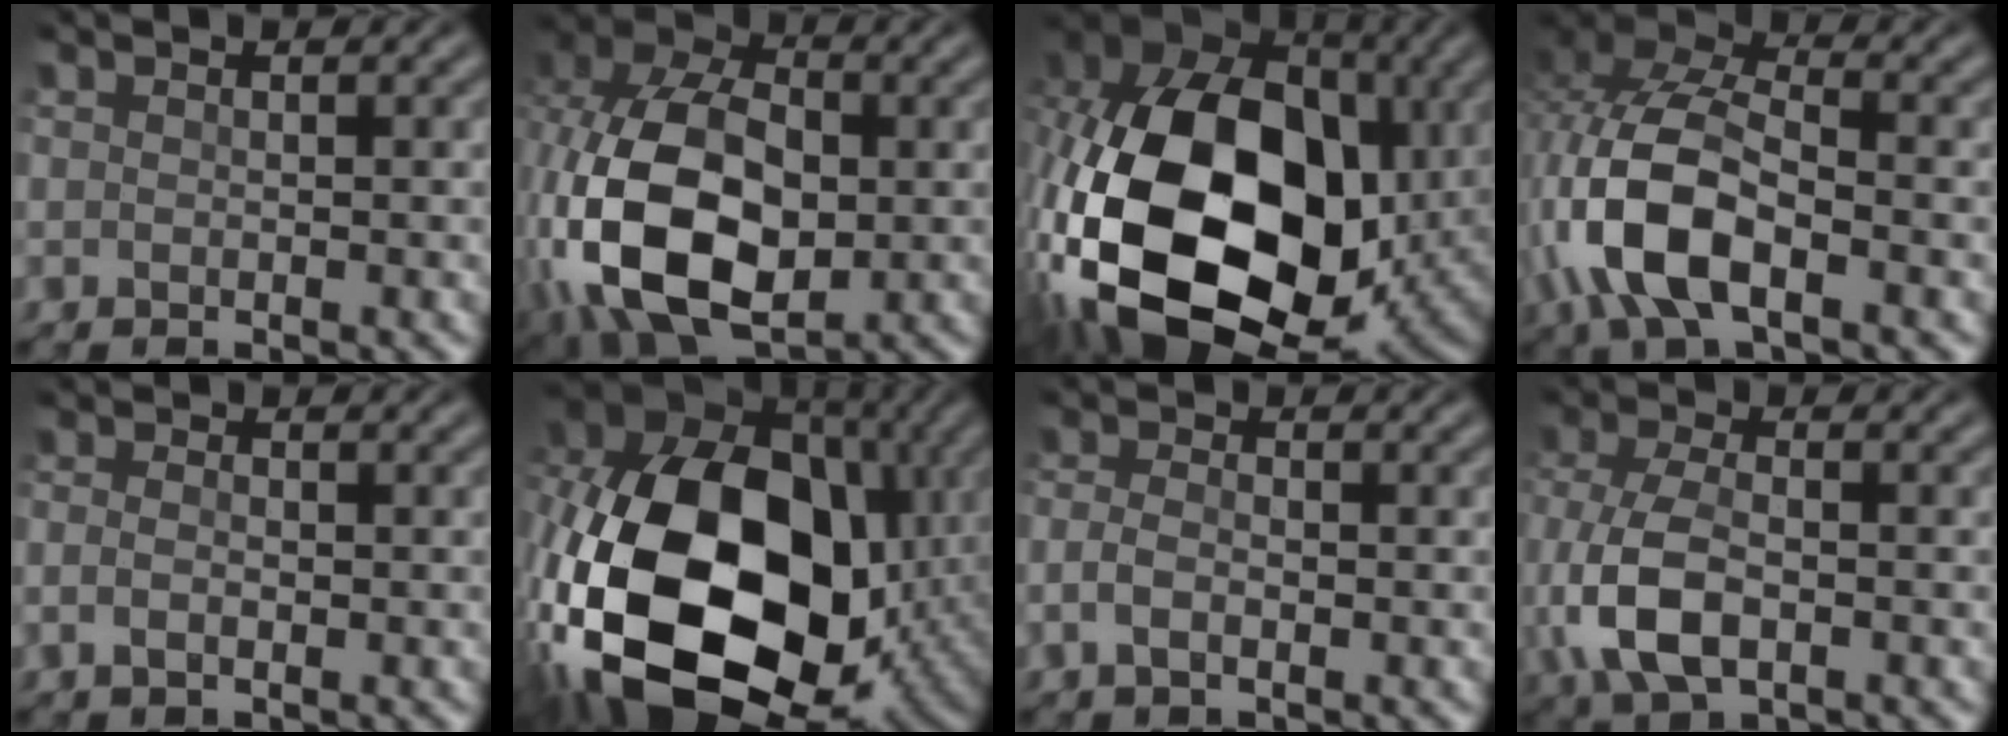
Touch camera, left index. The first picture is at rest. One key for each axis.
{"total": 16.5, "fx": -1.8, "fy": 10.9, "fz": 12.2, "tx": -0.268, "ty": -0.011, "tz": -0.031}
{"total": 20.2, "fx": -3.3, "fy": 13.6, "fz": 14.6, "tx": -0.350, "ty": -0.011, "tz": -0.058}
{"total": 9.7, "fx": -3.1, "fy": 4.6, "fz": 7.9, "tx": -0.186, "ty": 0.006, "tz": -0.069}
{"total": 1.6, "fx": -0.3, "fy": 0.8, "fz": 1.3, "tx": -0.032, "ty": 0.003, "tz": -0.009}
{"total": 20.0, "fx": -3.8, "fy": 12.9, "fz": 14.8, "tx": -0.335, "ty": -0.015, "tz": -0.069}
{"total": 2.2, "fx": -0.7, "fy": 1.1, "fz": 1.8, "tx": -0.045, "ty": 0.005, "tz": -0.016}
{"total": 6.4, "fx": -1.8, "fy": 3.3, "fz": 5.2, "tx": -0.131, "ty": -0.001, "tz": -0.038}